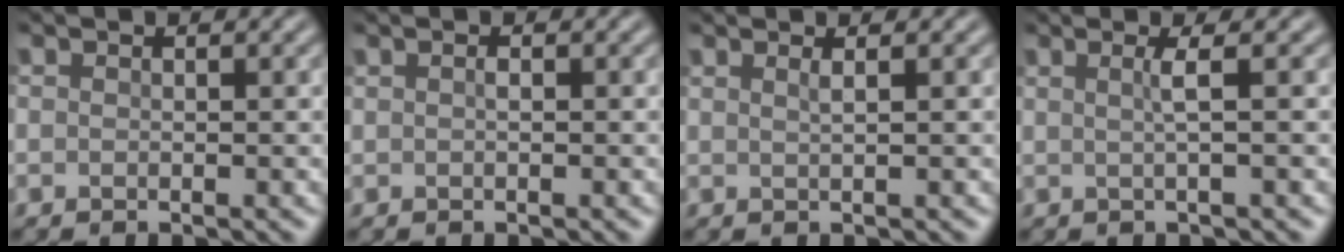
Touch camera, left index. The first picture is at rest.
{"total": 0.5, "force": [0.0, 0.2, 0.5], "torque": [-0.014, 0.001, -0.001]}
{"total": 1.2, "force": [0.6, 0.4, 1.0], "torque": [-0.010, 0.002, 0.000]}
{"total": 1.8, "force": [0.2, 0.3, 1.7], "torque": [-0.033, 0.001, -0.002]}